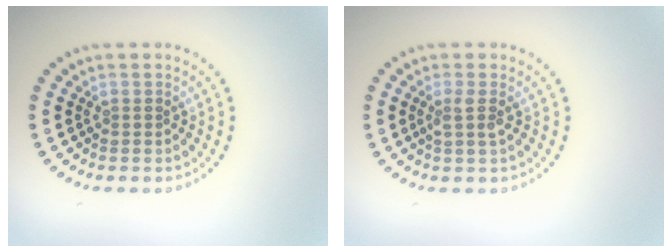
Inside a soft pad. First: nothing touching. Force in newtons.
{"total": 1.4, "press": 1.1, "slide": 0.9}